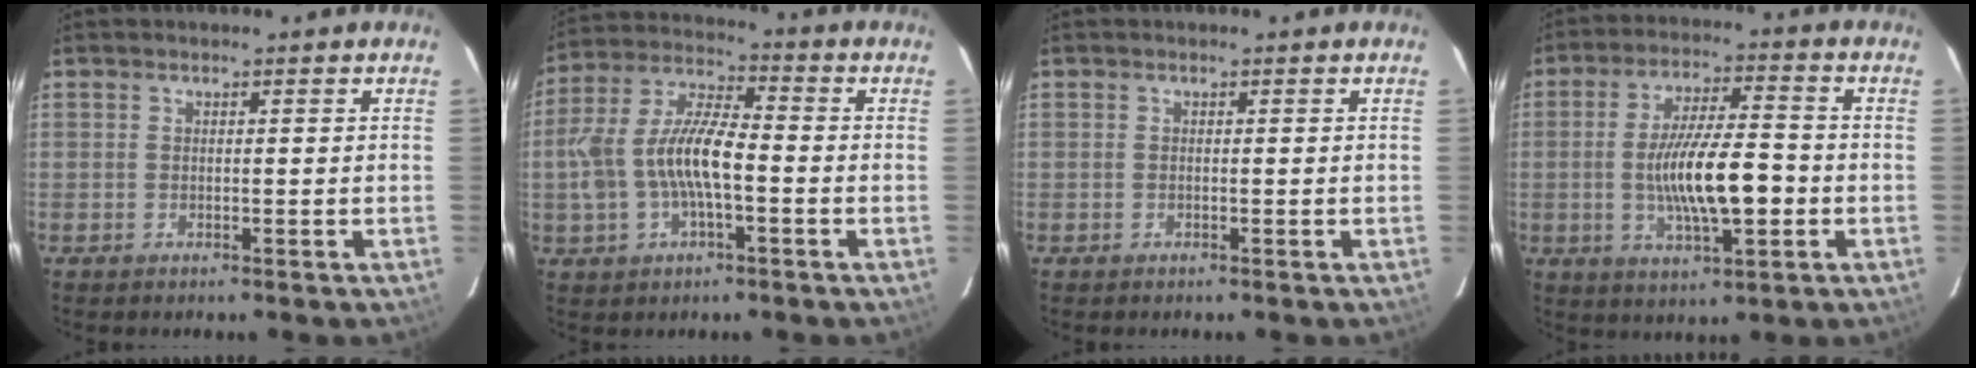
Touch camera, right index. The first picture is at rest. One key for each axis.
{"total": 13.1, "fx": -2.2, "fy": 5.4, "fz": 11.7, "tx": -0.247, "ty": 0.012, "tz": -0.039}
{"total": 0.0}
{"total": 12.9, "fx": -2.3, "fy": 3.4, "fz": 12.3, "tx": -0.226, "ty": -0.007, "tz": -0.035}